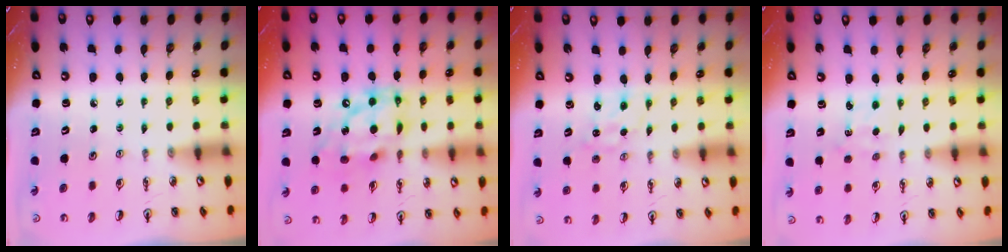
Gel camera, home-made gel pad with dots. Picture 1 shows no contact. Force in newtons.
{"total": 16.0, "press": 16.0, "slide": 1.1}
{"total": 0.0}
{"total": 1.7, "press": 1.7, "slide": 0.3}